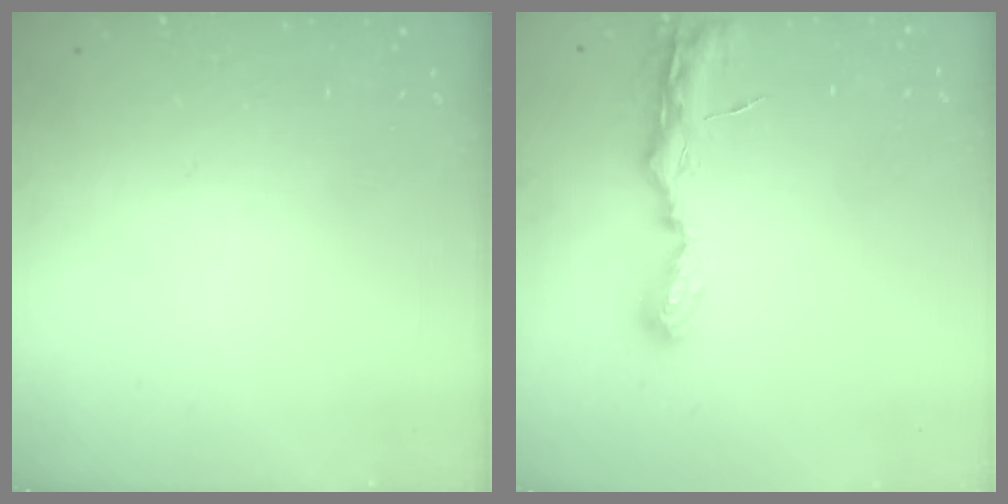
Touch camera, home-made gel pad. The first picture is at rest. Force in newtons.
{"total": 7.5, "press": 7.5, "slide": 0.4}